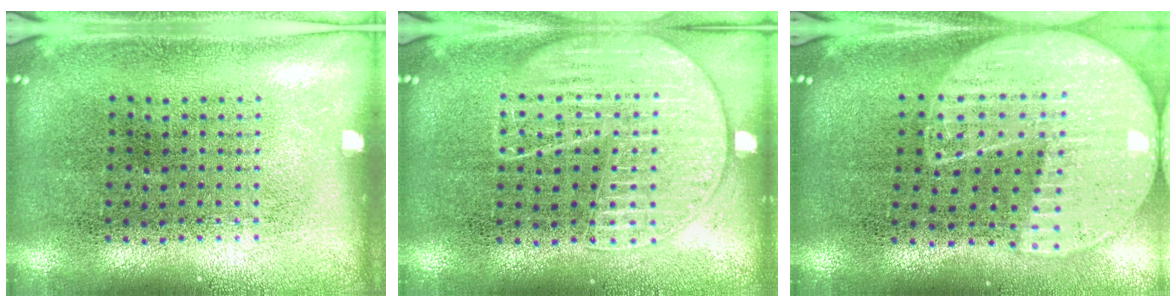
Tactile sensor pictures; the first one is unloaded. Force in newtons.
{"total": 2.9, "press": 2.9, "slide": 0.3}
{"total": 2.2, "press": 1.9, "slide": 1.1}